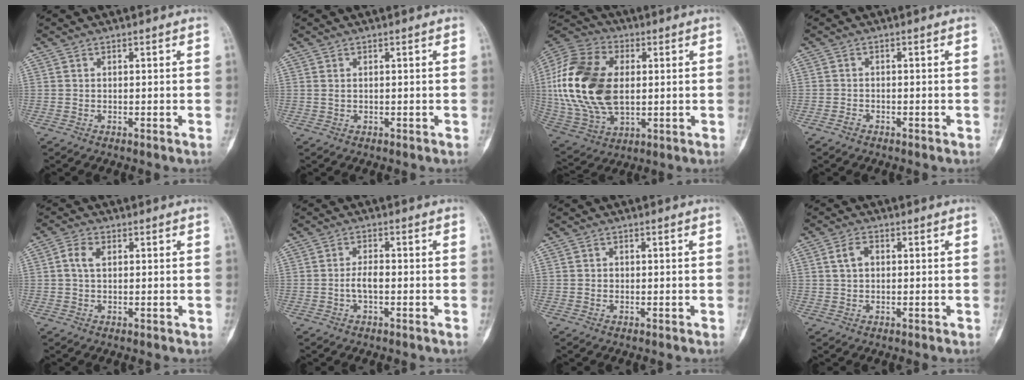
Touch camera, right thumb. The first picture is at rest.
{"total": 0.7, "force": [0.1, 0.6, 0.4], "torque": [-0.006, 0.000, 0.001]}
{"total": 24.1, "force": [1.7, 15.2, 18.6], "torque": [-0.378, -0.006, 0.036]}
{"total": 1.5, "force": [-1.1, 1.0, 0.3], "torque": [-0.006, 0.005, -0.023]}
{"total": 3.6, "force": [0.6, 2.5, 2.6], "torque": [-0.050, 0.007, 0.006]}
{"total": 3.1, "force": [-0.8, 1.5, 2.6], "torque": [-0.047, 0.011, -0.019]}
{"total": 1.3, "force": [-0.2, 1.2, 0.2], "torque": [0.010, 0.006, -0.005]}
{"total": 3.8, "force": [0.6, 2.7, 2.6], "torque": [-0.045, 0.008, 0.006]}